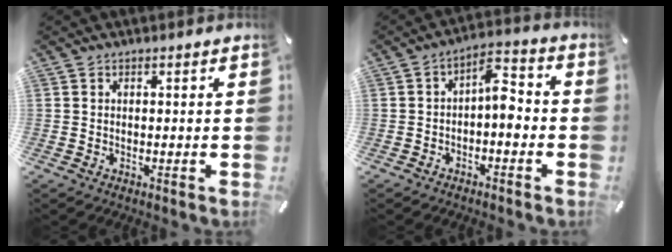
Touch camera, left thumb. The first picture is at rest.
{"total": 7.0, "force": [-1.4, 3.6, 5.8], "torque": [-0.087, 0.015, -0.029]}